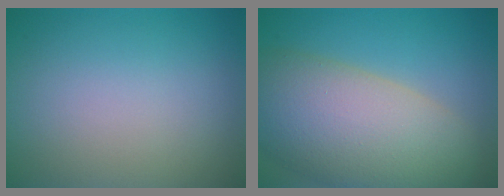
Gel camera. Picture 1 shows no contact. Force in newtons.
{"total": 11.8, "press": 11.8, "slide": 0.9}